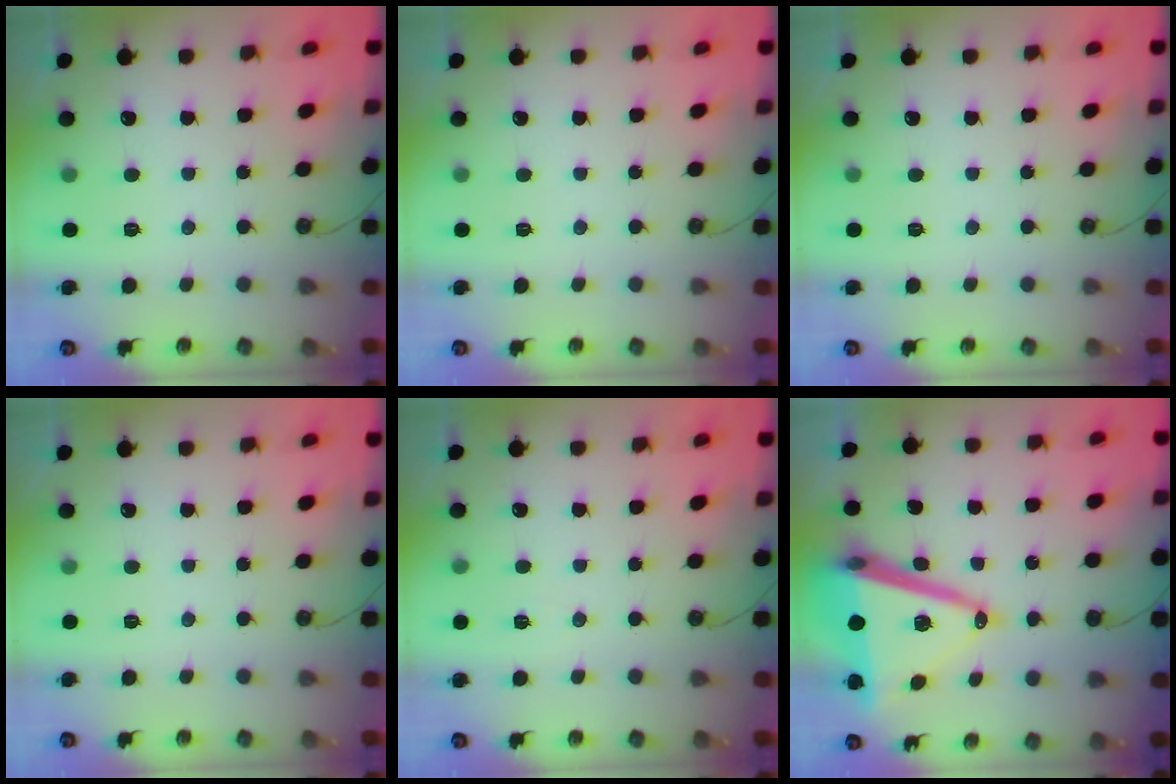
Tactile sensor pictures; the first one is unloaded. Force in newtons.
{"total": 0.0}
{"total": 0.0}
{"total": 0.0}
{"total": 4.2, "press": 2.5, "slide": 3.4}
{"total": 19.4, "press": 19.0, "slide": 3.9}